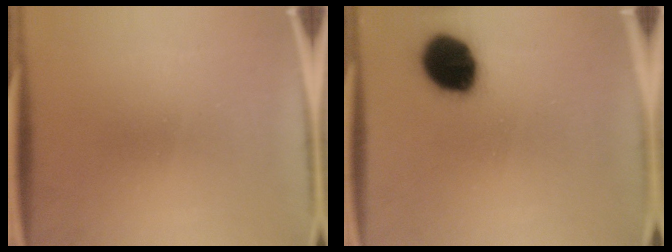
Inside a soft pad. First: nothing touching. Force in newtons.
{"total": 14.3}